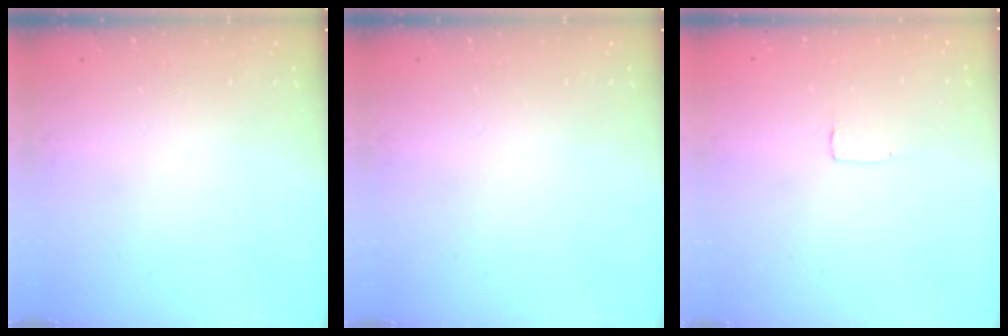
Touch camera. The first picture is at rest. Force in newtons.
{"total": 0.0}
{"total": 2.6, "press": 2.6, "slide": 0.2}